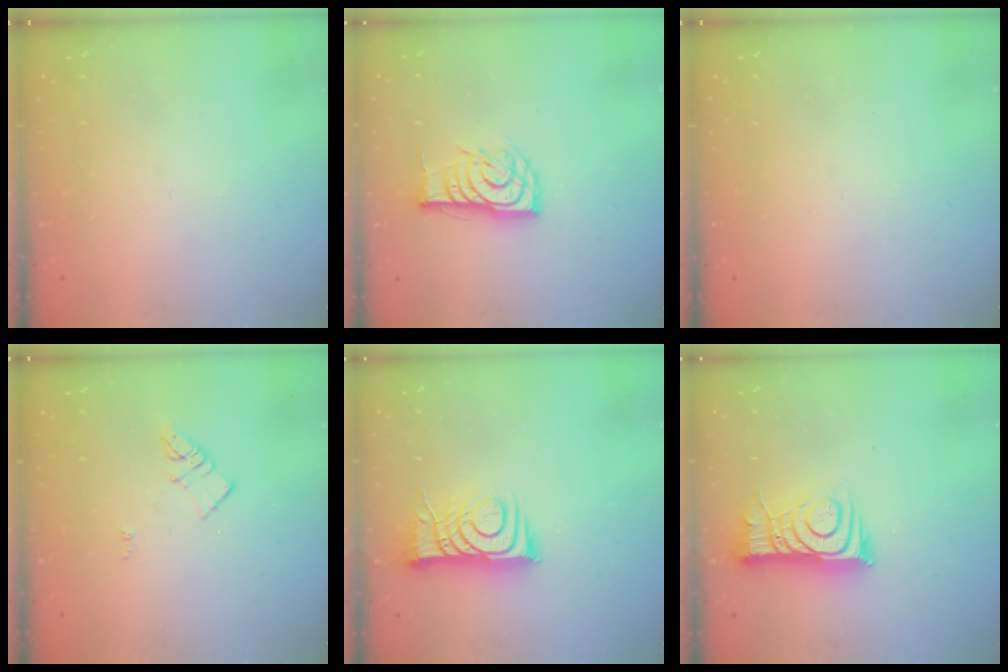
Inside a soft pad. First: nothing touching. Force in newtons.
{"total": 12.2, "press": 12.2, "slide": 0.8}
{"total": 0.0}
{"total": 4.9, "press": 4.9, "slide": 0.5}
{"total": 9.5, "press": 9.5, "slide": 1.2}
{"total": 10.3, "press": 10.3, "slide": 0.9}